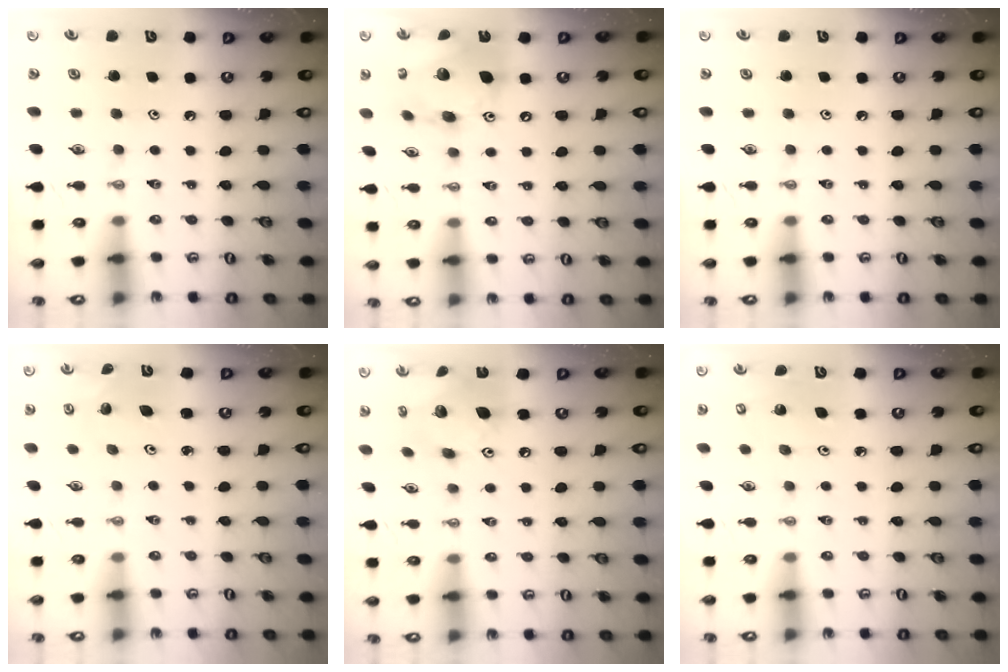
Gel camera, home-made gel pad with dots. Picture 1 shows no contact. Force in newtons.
{"total": 16.8, "press": 16.7, "slide": 2.2}
{"total": 0.0}
{"total": 2.5, "press": 2.5, "slide": 0.1}
{"total": 13.5, "press": 13.5, "slide": 0.9}
{"total": 3.0, "press": 2.6, "slide": 1.6}